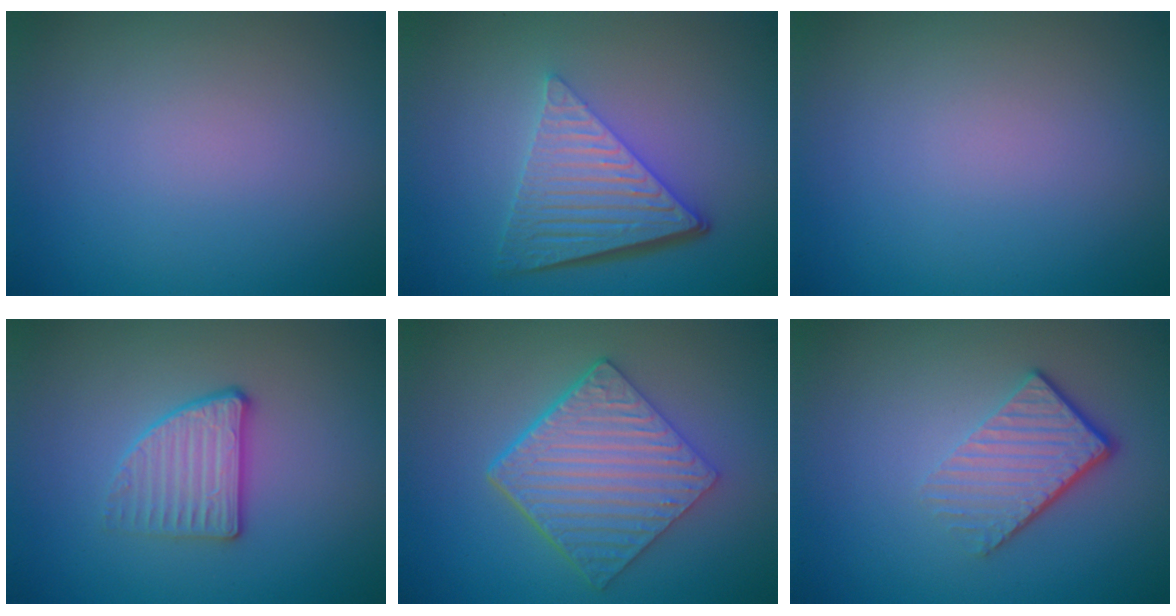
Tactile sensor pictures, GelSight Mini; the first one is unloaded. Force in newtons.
{"total": 6.4, "press": 4.3, "slide": 4.8}
{"total": 0.0}
{"total": 2.8, "press": 2.5, "slide": 1.2}
{"total": 6.6, "press": 4.7, "slide": 4.6}
{"total": 4.2, "press": 2.8, "slide": 3.1}